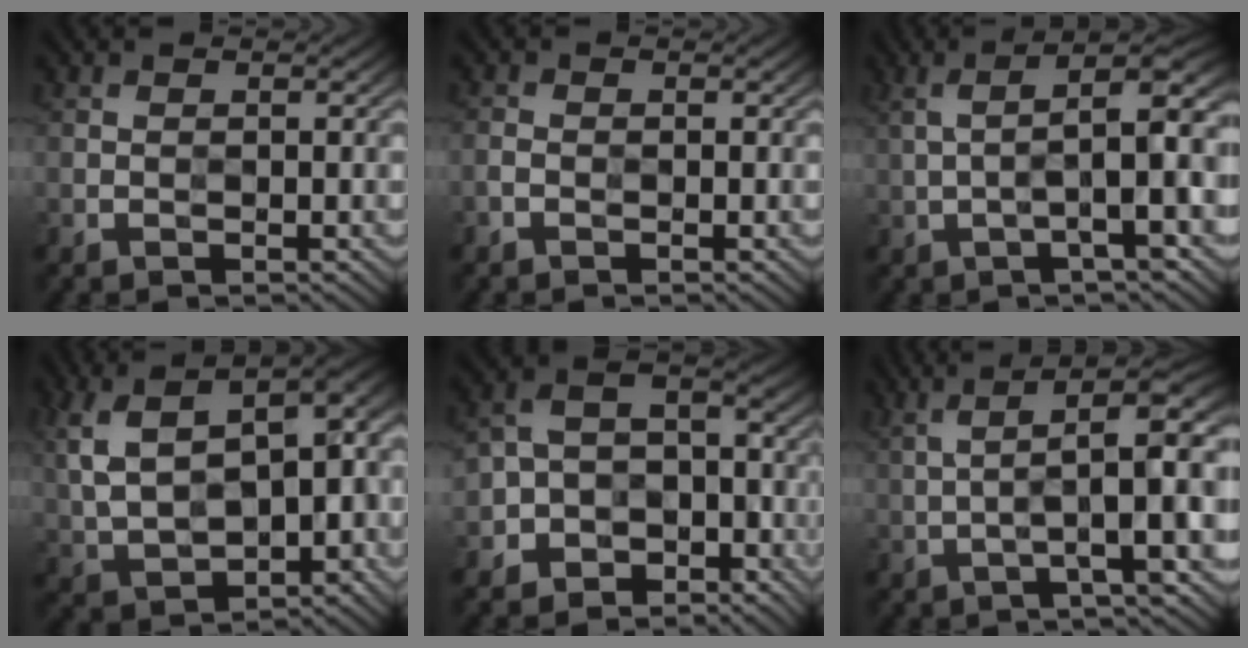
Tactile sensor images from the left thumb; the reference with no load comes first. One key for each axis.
{"total": 1.1, "fx": -0.7, "fy": 0.6, "fz": 0.6, "tx": -0.015, "ty": 0.000, "tz": -0.018}
{"total": 9.0, "fx": 0.7, "fy": 1.6, "fz": 8.8, "tx": -0.143, "ty": 0.029, "tz": 0.006}
{"total": 16.3, "fx": 2.2, "fy": 9.7, "fz": 13.0, "tx": -0.246, "ty": -0.009, "tz": 0.071}
{"total": 9.1, "fx": -4.9, "fy": 6.6, "fz": 3.9, "tx": -0.074, "ty": -0.018, "tz": -0.101}
{"total": 11.1, "fx": 1.8, "fy": 2.0, "fz": 10.7, "tx": -0.164, "ty": 0.018, "tz": 0.040}